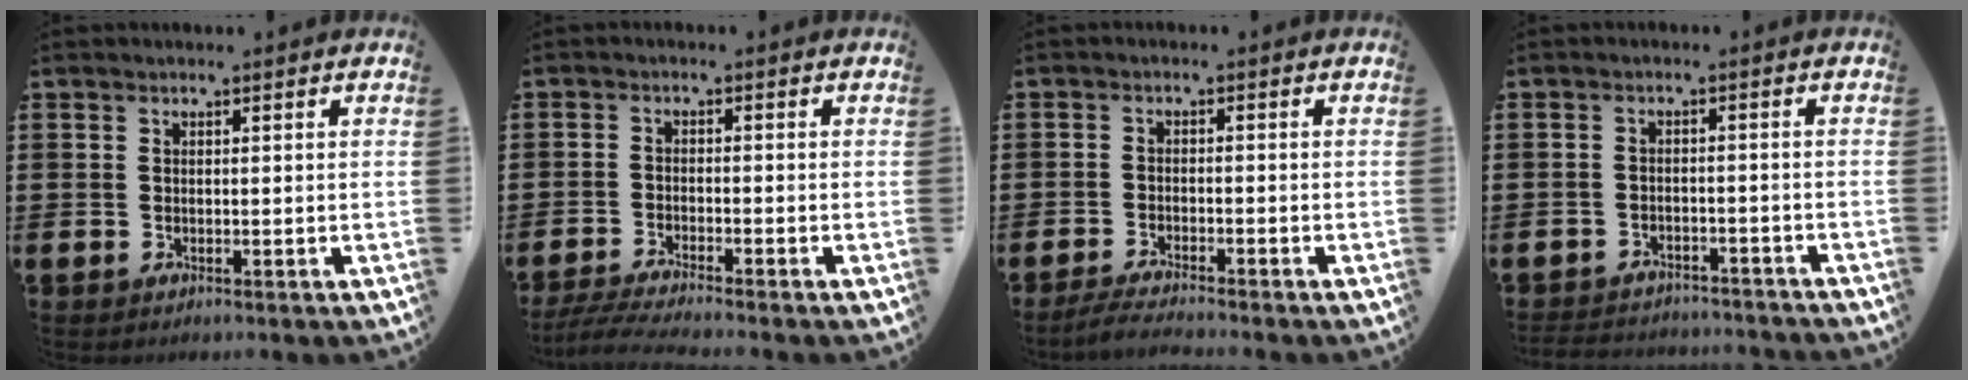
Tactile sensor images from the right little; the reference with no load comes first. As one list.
[{"total": 3.0, "force": [-2.5, -0.1, 1.6], "torque": [-0.032, -0.006, -0.047]}, {"total": 2.1, "force": [-2.0, -0.1, 0.9], "torque": [-0.013, 0.003, -0.037]}, {"total": 2.4, "force": [-2.4, 0.1, -0.2], "torque": [-0.003, 0.001, -0.053]}]